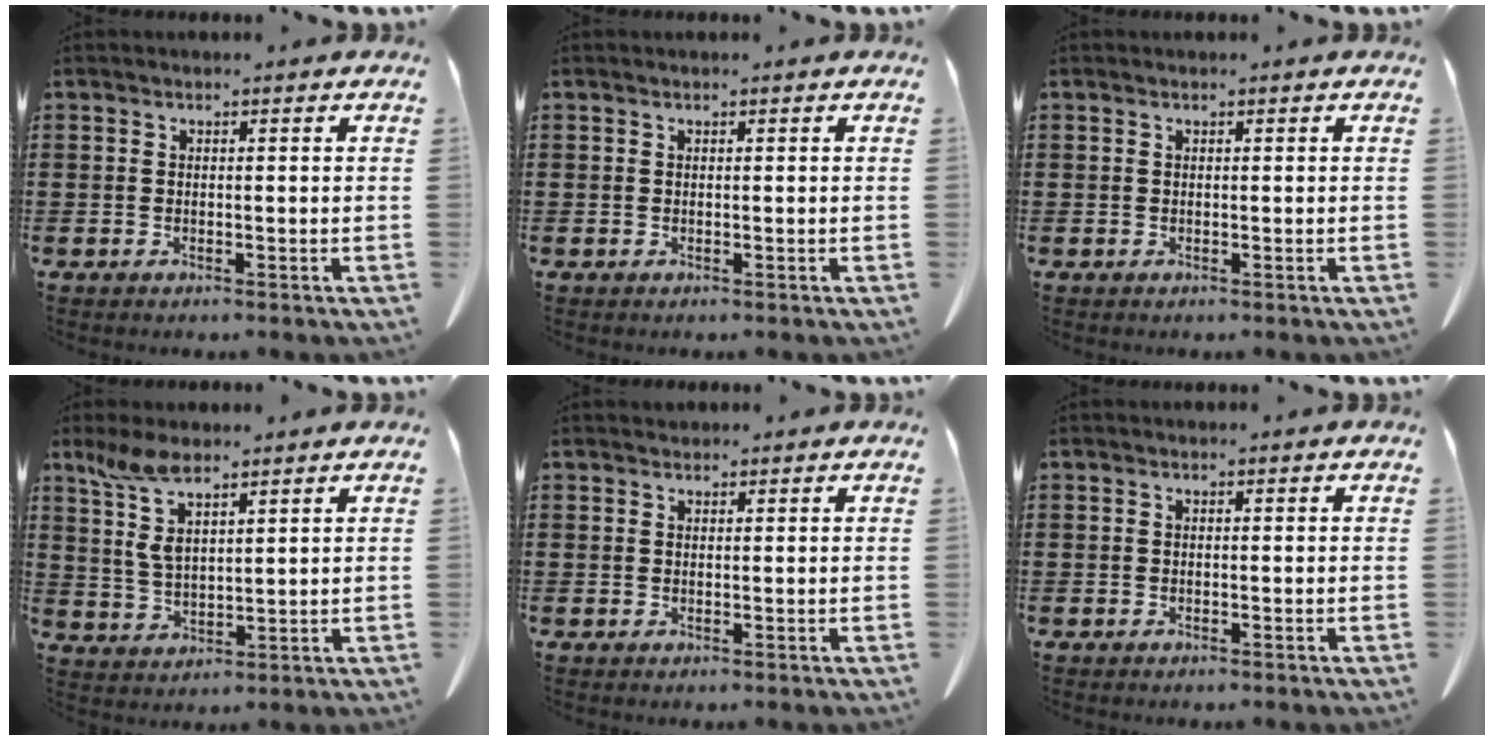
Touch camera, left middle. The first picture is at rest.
{"total": 0.0}
{"total": 0.0}
{"total": 7.2, "force": [4.3, 2.6, 5.2], "torque": [-0.135, -0.011, 0.070]}
{"total": 0.7, "force": [0.7, 0.3, -0.1], "torque": [-0.001, -0.001, 0.013]}
{"total": 0.0}